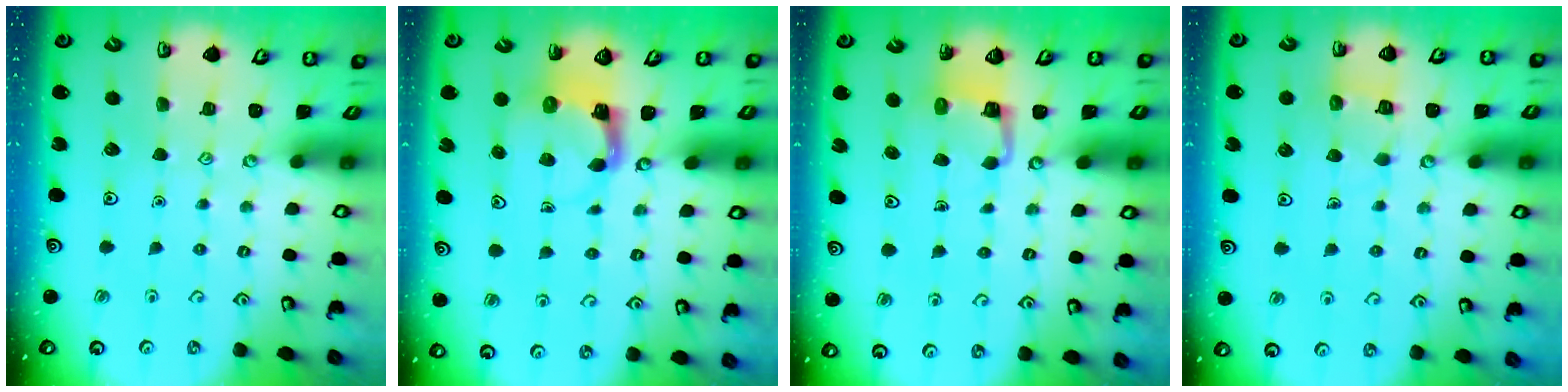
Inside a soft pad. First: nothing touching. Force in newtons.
{"total": 3.7, "press": 3.7, "slide": 0.6}
{"total": 3.9, "press": 3.9, "slide": 0.1}
{"total": 5.1, "press": 5.1, "slide": 0.6}